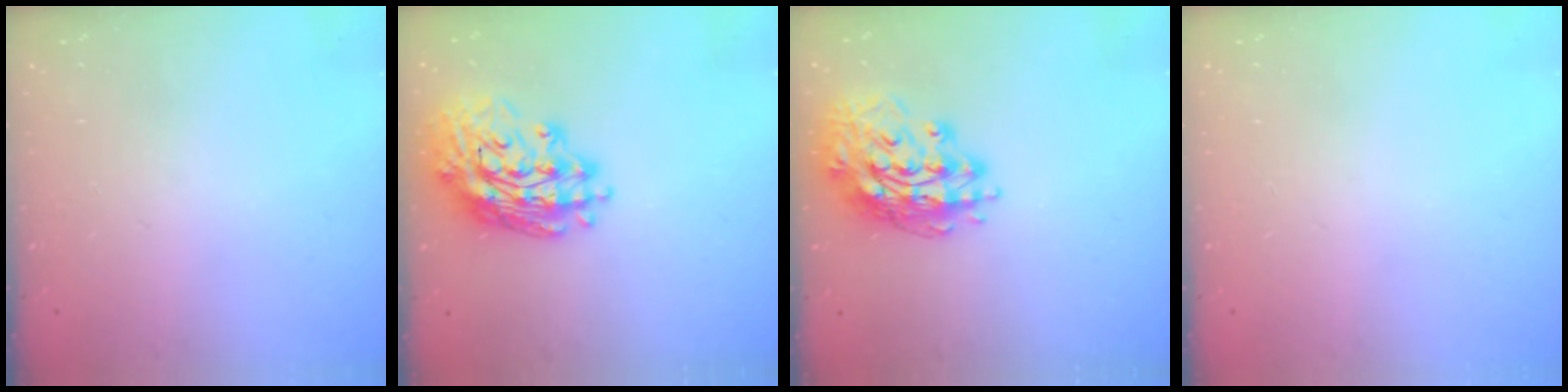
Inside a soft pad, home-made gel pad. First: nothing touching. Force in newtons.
{"total": 18.1, "press": 17.6, "slide": 4.0}
{"total": 15.7, "press": 15.7, "slide": 1.3}
{"total": 0.0}